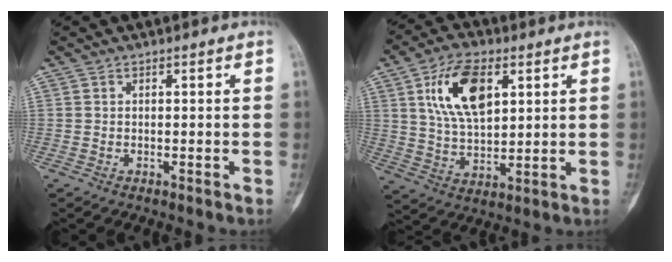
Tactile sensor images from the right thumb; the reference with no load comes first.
{"total": 13.6, "force": [4.9, 7.2, 10.4], "torque": [-0.177, -0.013, 0.096]}